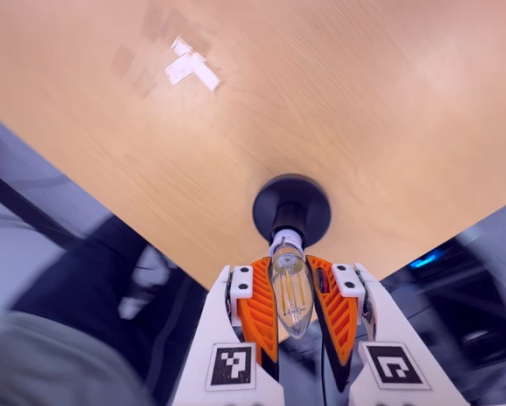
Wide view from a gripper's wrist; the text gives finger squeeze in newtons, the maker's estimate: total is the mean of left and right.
{"total": 21.0, "left": 21.1, "right": 20.9}